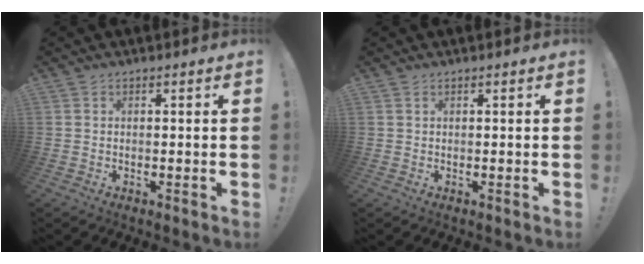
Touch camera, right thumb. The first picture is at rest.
{"total": 0.0}